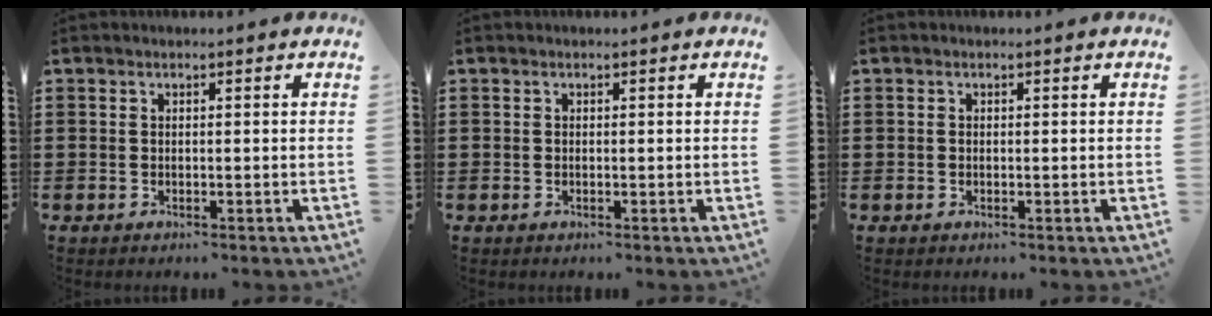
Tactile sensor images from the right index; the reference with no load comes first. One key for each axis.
{"total": 0.0}
{"total": 0.0}